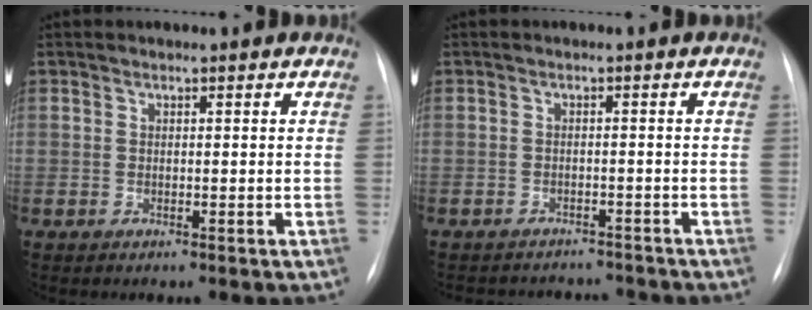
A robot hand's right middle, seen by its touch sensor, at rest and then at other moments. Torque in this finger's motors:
{"motor_torque": [0.09, -0.11, -0.01, 0.00]}